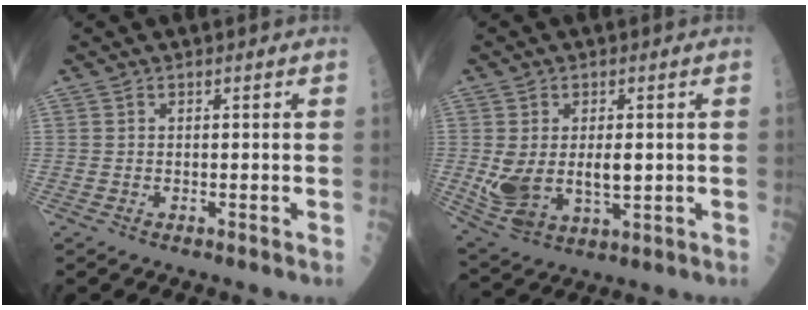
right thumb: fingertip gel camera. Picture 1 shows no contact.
{"total": 11.2, "force": [-0.2, 6.6, 9.1], "torque": [-0.167, -0.012, 0.015]}